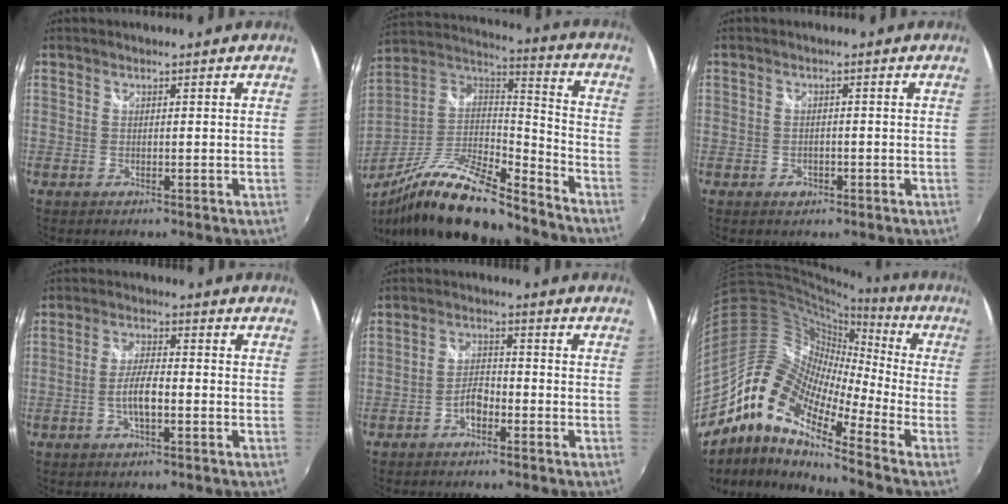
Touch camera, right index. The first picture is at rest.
{"total": 21.9, "force": [-16.4, 5.3, 13.6], "torque": [-0.252, -0.034, -0.286]}
{"total": 2.1, "force": [-1.0, 1.7, 0.7], "torque": [-0.014, -0.002, -0.015]}
{"total": 5.2, "force": [-1.8, 1.4, 4.7], "torque": [-0.094, 0.003, -0.033]}
{"total": 3.9, "force": [-2.4, 1.8, 2.3], "torque": [-0.050, 0.008, -0.044]}
{"total": 13.5, "force": [-7.8, 5.1, 9.8], "torque": [-0.147, 0.003, -0.168]}